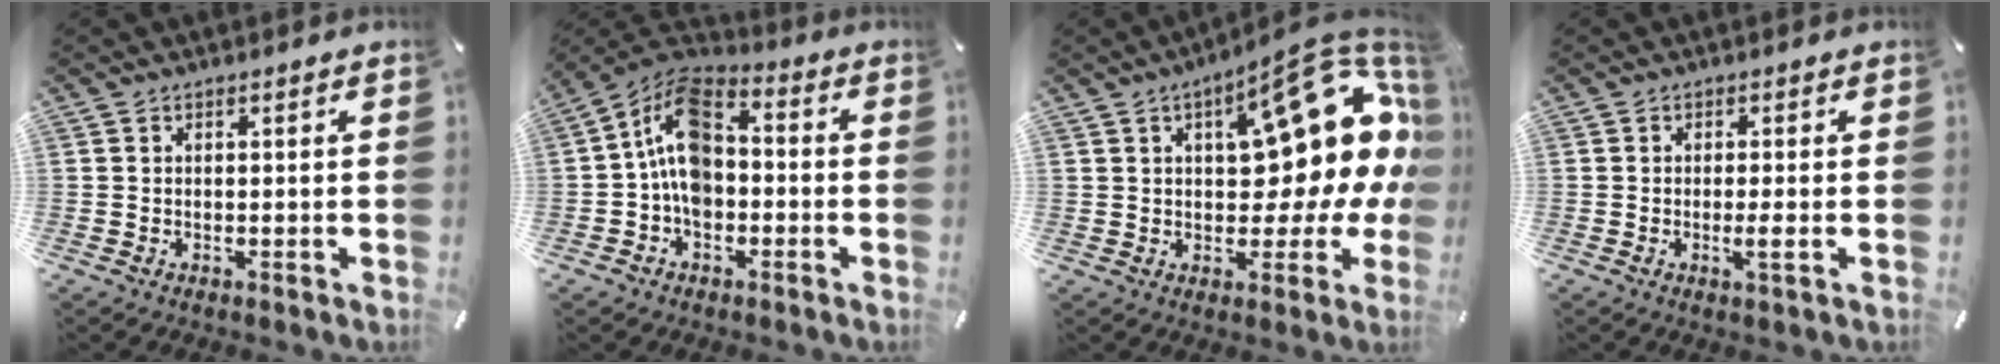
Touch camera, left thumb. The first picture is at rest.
{"total": 11.2, "force": [-1.4, 7.9, 7.9], "torque": [-0.157, 0.010, -0.026]}
{"total": 20.6, "force": [6.9, 9.4, 17.0], "torque": [-0.209, -0.052, 0.109]}
{"total": 2.8, "force": [-0.6, 0.3, 2.7], "torque": [-0.044, -0.005, -0.011]}